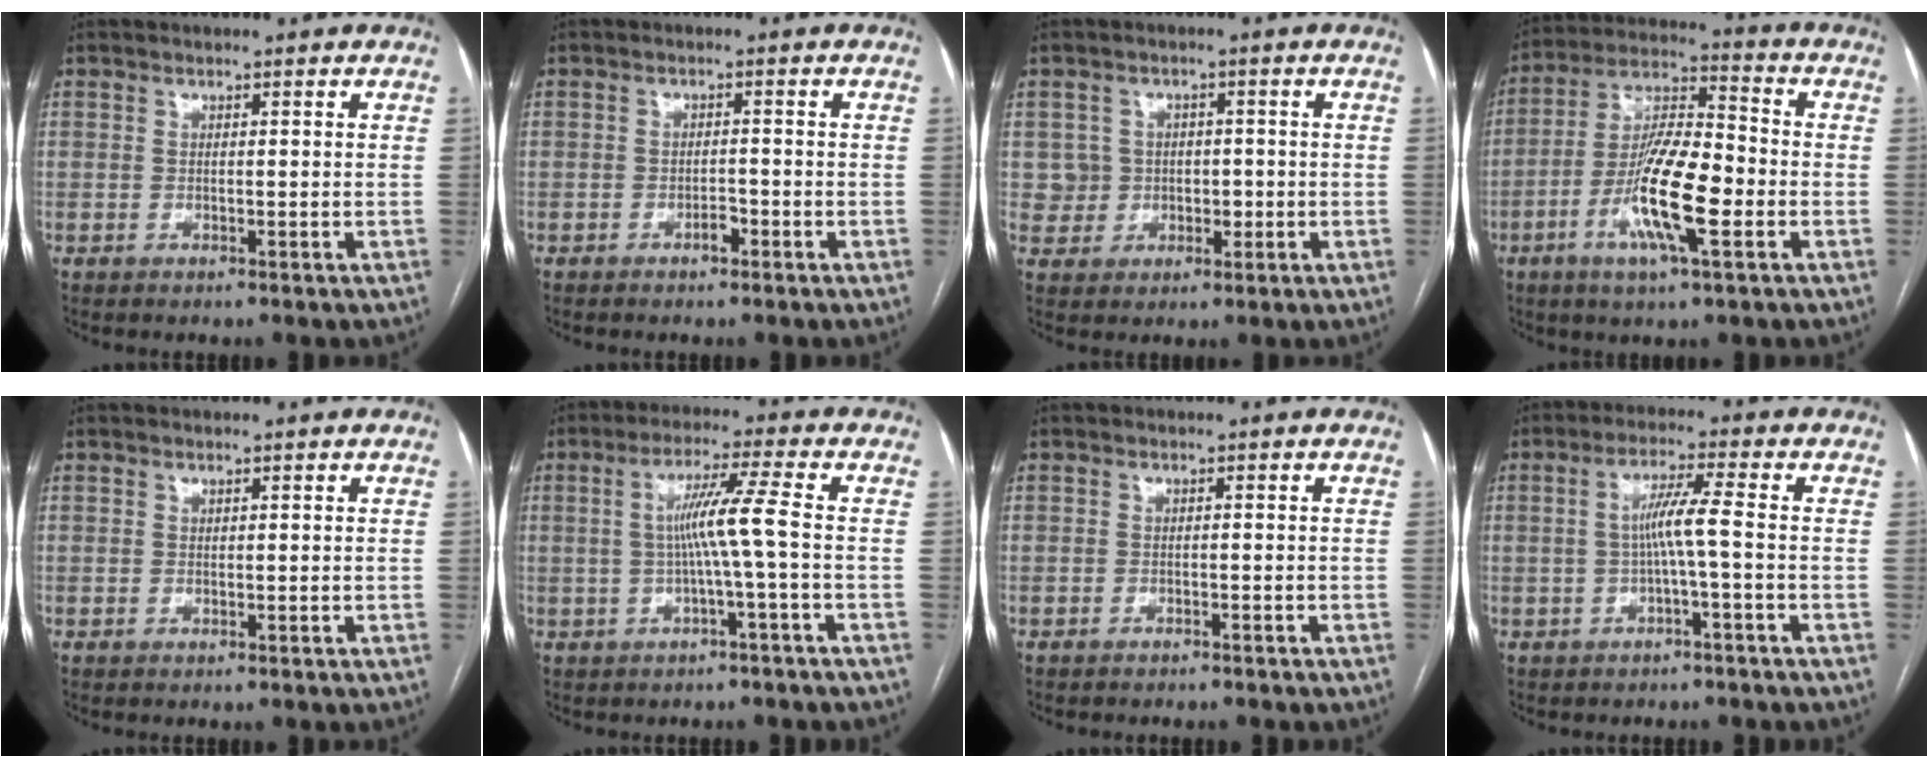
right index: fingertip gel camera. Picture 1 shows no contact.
{"total": 1.9, "force": [-1.3, 0.8, 1.1], "torque": [-0.016, 0.004, -0.020]}
{"total": 4.7, "force": [-0.1, 4.7, 0.6], "torque": [0.006, 0.021, 0.007]}
{"total": 14.0, "force": [-4.5, 2.5, 13.0], "torque": [-0.253, -0.002, -0.082]}
{"total": 0.0}
{"total": 6.6, "force": [-0.6, -1.2, 6.4], "torque": [-0.120, 0.012, -0.008]}
{"total": 2.9, "force": [-2.6, 0.9, 1.0], "torque": [-0.017, -0.004, -0.027]}
{"total": 4.9, "force": [-0.7, -0.5, 4.8], "torque": [-0.088, 0.014, -0.011]}